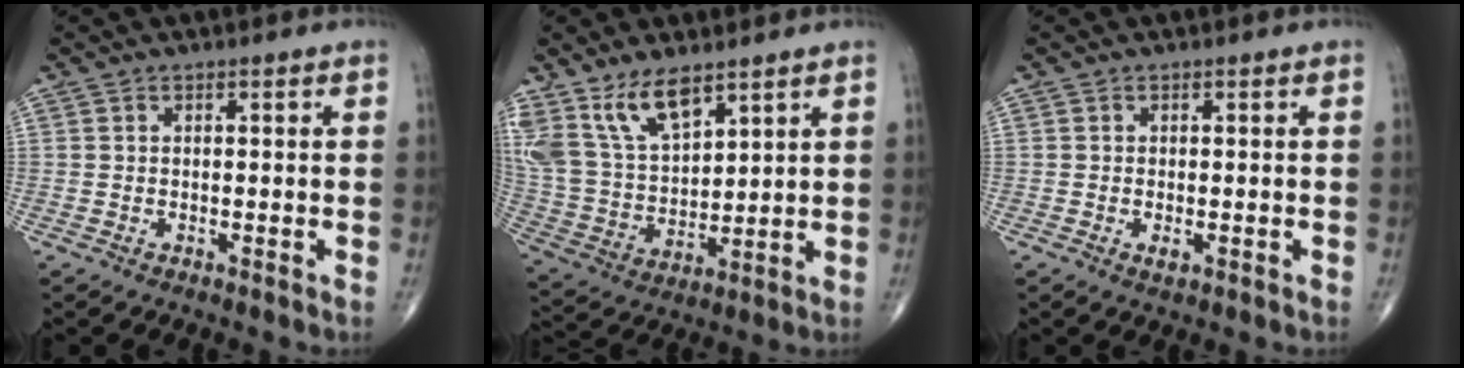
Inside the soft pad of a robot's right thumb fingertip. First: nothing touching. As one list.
[{"total": 13.6, "force": [8.9, 6.1, 8.3], "torque": [-0.147, -0.035, 0.193]}, {"total": 1.1, "force": [-0.3, 0.5, 1.0], "torque": [-0.017, -0.002, -0.004]}]